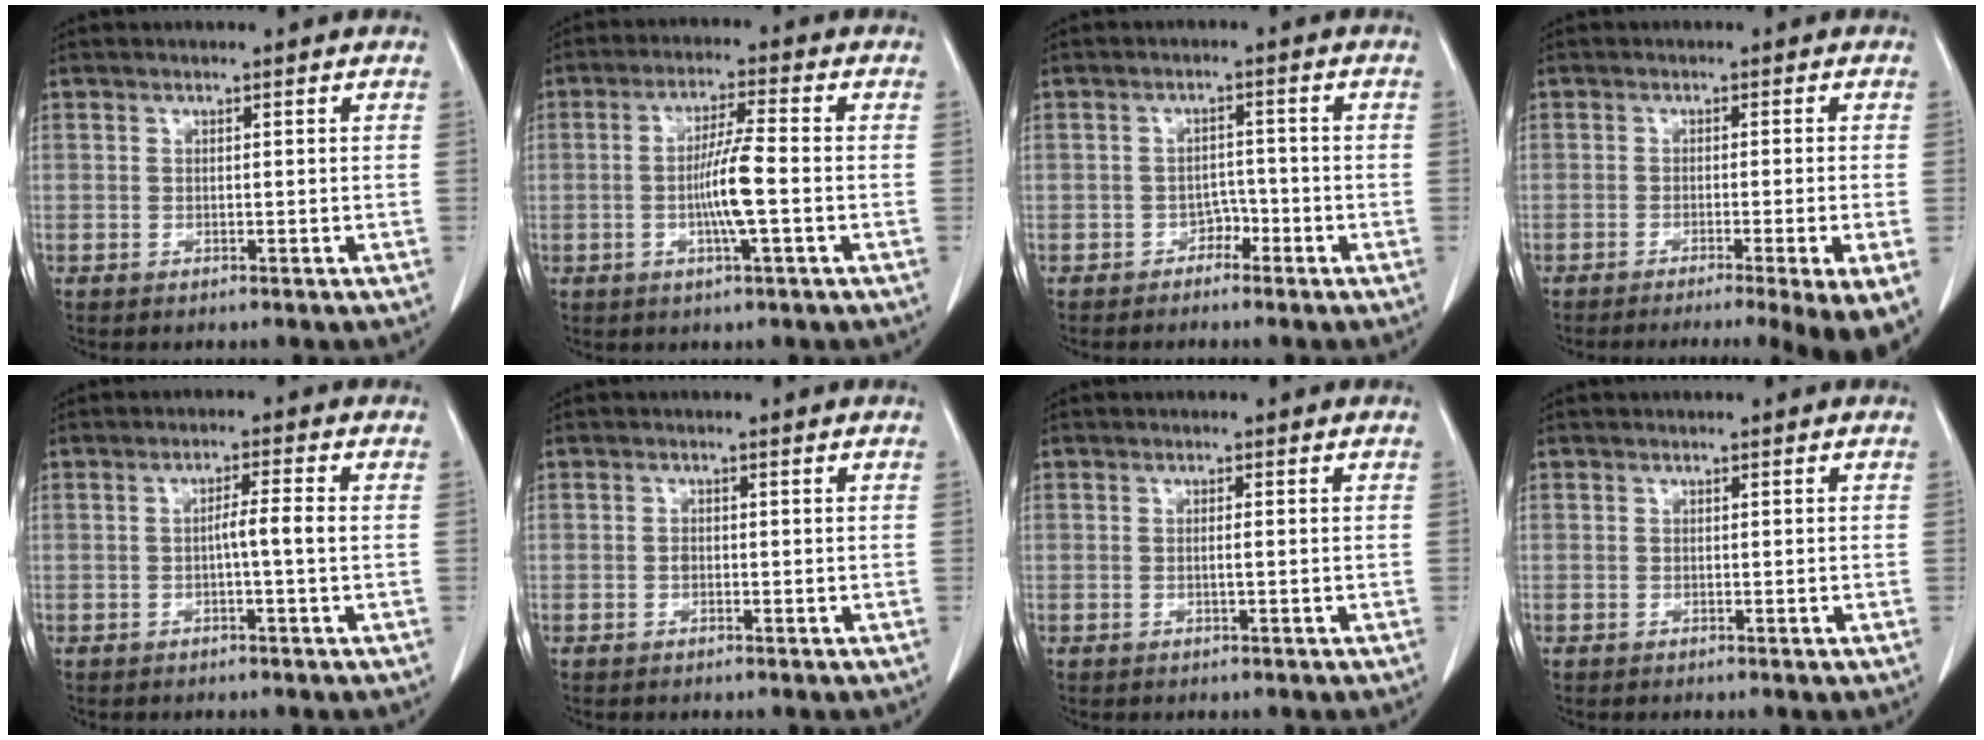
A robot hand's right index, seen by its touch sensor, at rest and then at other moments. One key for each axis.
{"total": 7.0, "fx": -1.3, "fy": 0.0, "fz": 6.8, "tx": -0.132, "ty": -0.004, "tz": -0.026}
{"total": 2.2, "fx": -1.6, "fy": 1.3, "fz": 0.7, "tx": -0.005, "ty": 0.008, "tz": -0.028}
{"total": 12.2, "fx": -8.5, "fy": -0.4, "fz": 8.8, "tx": -0.075, "ty": -0.024, "tz": -0.112}
{"total": 2.9, "fx": -0.4, "fy": -0.4, "fz": 2.9, "tx": -0.046, "ty": 0.004, "tz": -0.006}
{"total": 0.8, "fx": -0.1, "fy": 0.6, "fz": 0.5, "tx": -0.010, "ty": 0.002, "tz": -0.004}
{"total": 1.0, "fx": -0.1, "fy": -0.1, "fz": 0.9, "tx": -0.019, "ty": -0.002, "tz": -0.002}
{"total": 0.0}